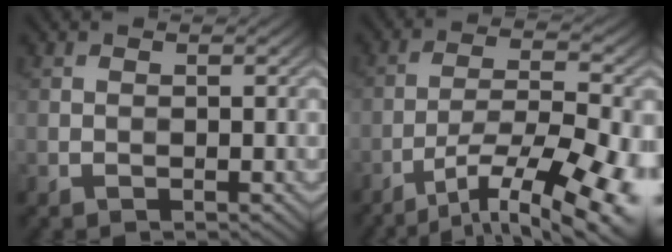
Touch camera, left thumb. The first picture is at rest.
{"total": 15.5, "force": [-9.5, 4.2, 11.4], "torque": [-0.185, -0.021, -0.127]}